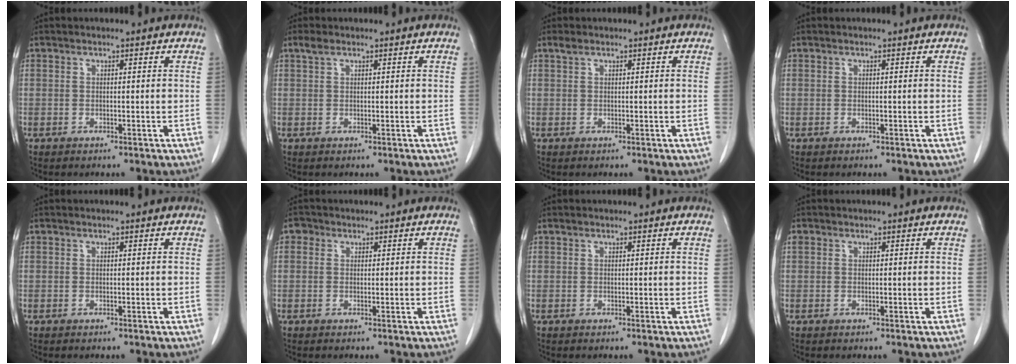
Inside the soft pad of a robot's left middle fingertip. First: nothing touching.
{"total": 1.2, "force": [0.8, 0.4, 0.7], "torque": [-0.021, 0.014, 0.018]}
{"total": 0.8, "force": [0.6, 0.3, 0.5], "torque": [-0.017, 0.011, 0.015]}
{"total": 0.0}
{"total": 0.0}
{"total": 1.2, "force": [0.5, 1.1, 0.3], "torque": [0.002, 0.004, 0.003]}
{"total": 0.0}
{"total": 0.5, "force": [0.3, 0.4, 0.2], "torque": [-0.005, 0.012, 0.006]}